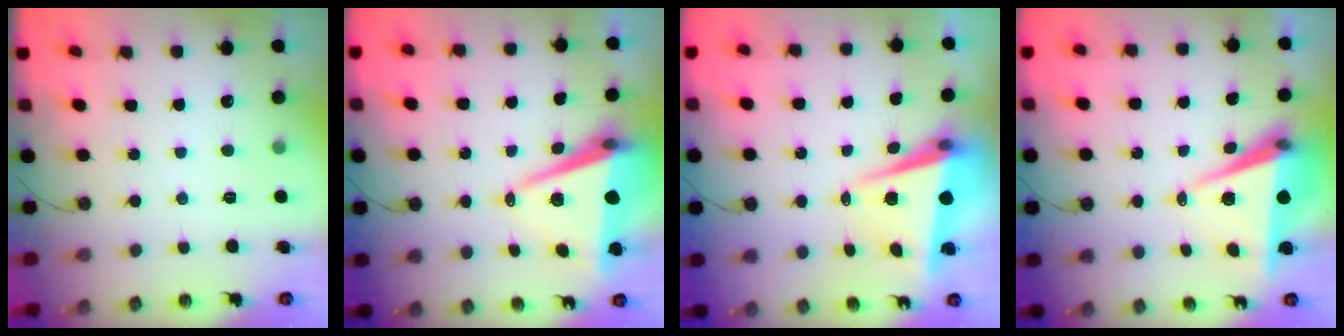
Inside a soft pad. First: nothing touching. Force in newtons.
{"total": 9.8, "press": 8.8, "slide": 4.2}
{"total": 6.5, "press": 6.2, "slide": 1.9}
{"total": 8.1, "press": 7.0, "slide": 4.1}